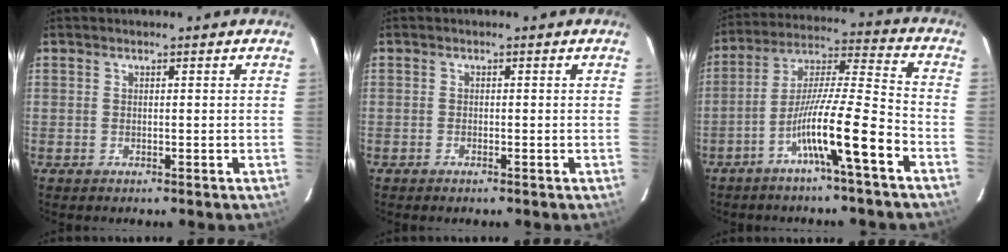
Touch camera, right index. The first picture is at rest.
{"total": 0.7, "force": [-0.6, 0.2, 0.4], "torque": [-0.012, -0.001, -0.007]}
{"total": 12.3, "force": [-6.2, -0.6, 10.6], "torque": [-0.193, 0.007, -0.115]}